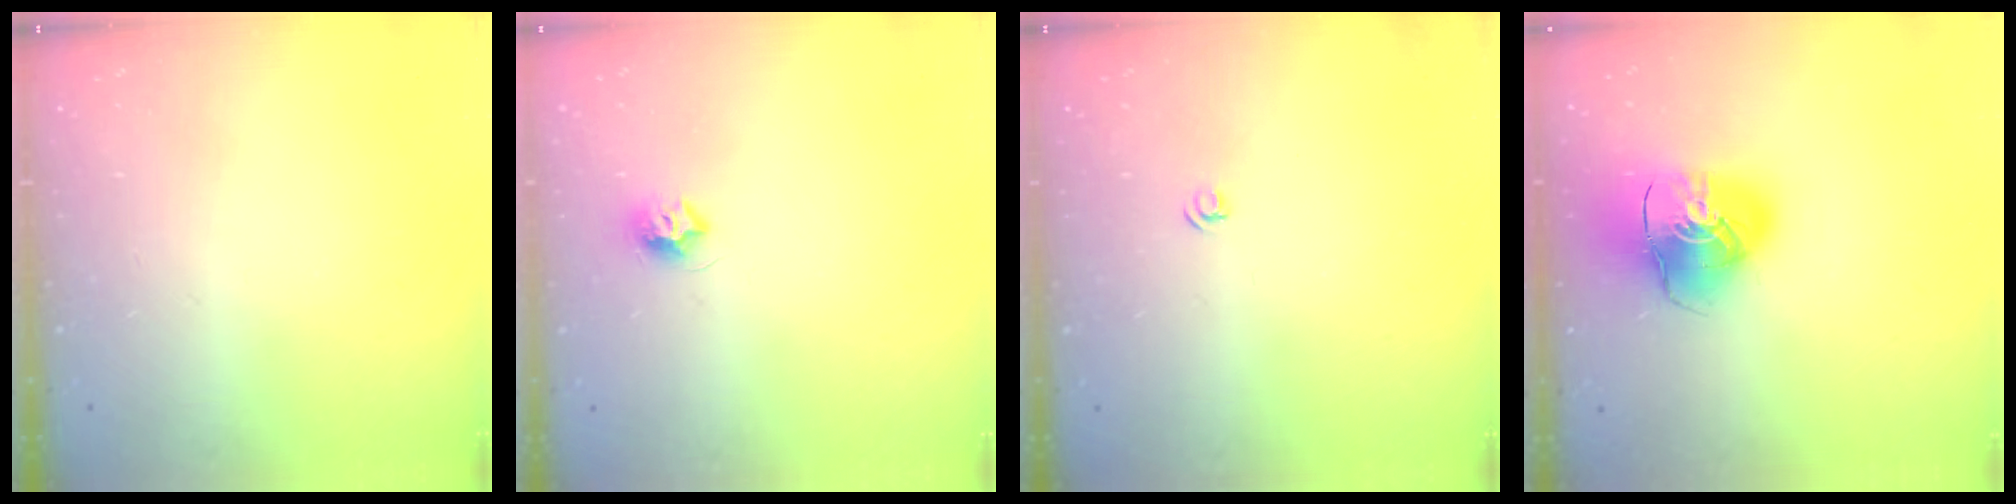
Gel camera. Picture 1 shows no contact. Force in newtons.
{"total": 7.4, "press": 7.4, "slide": 0.4}
{"total": 3.5, "press": 3.4, "slide": 0.5}
{"total": 13.8, "press": 13.6, "slide": 2.0}